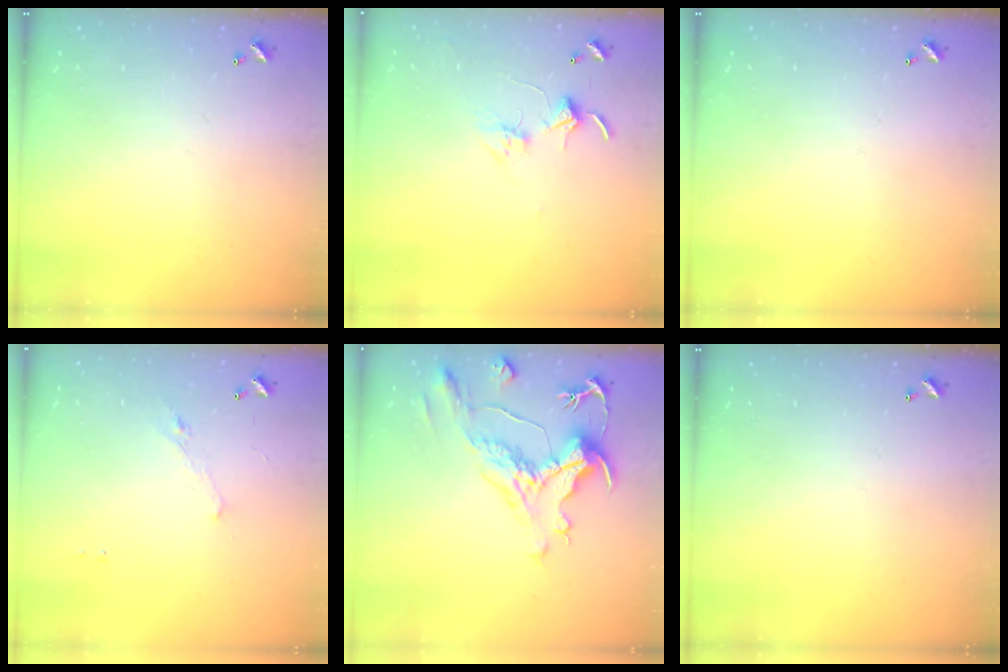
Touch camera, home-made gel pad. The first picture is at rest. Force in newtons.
{"total": 2.8, "press": 2.8, "slide": 0.2}
{"total": 0.0}
{"total": 1.3, "press": 1.2, "slide": 0.6}
{"total": 1.6, "press": 0.6, "slide": 1.5}
{"total": 0.0}